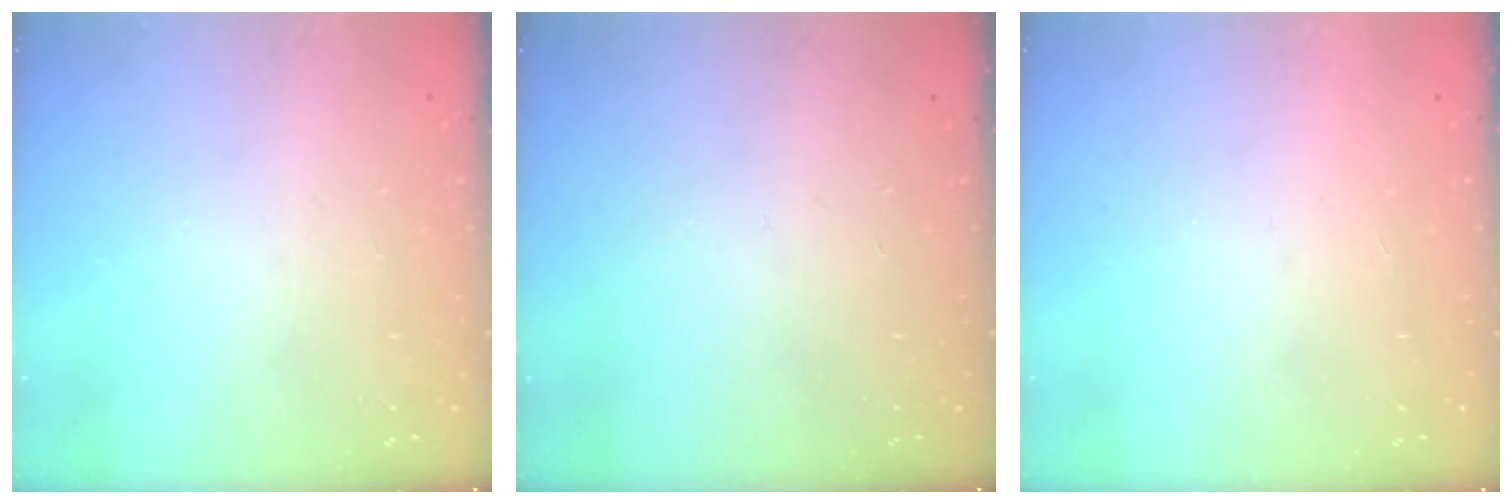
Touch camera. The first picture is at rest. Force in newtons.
{"total": 0.0}
{"total": 1.5, "press": 1.5, "slide": 0.1}